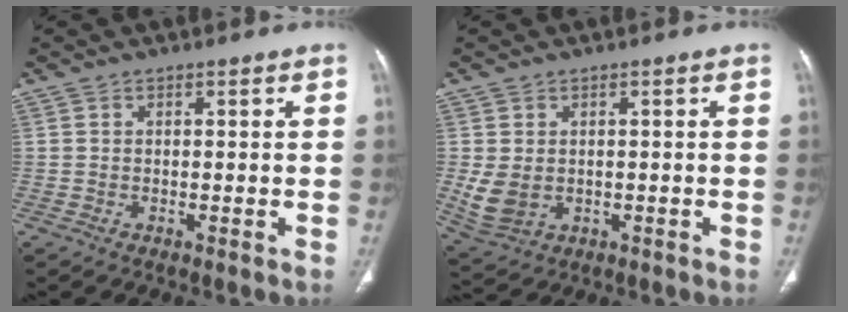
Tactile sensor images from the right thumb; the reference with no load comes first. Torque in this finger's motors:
{"motor_torque": [0.24, 0.67, -0.01, 0.04, 0.03]}